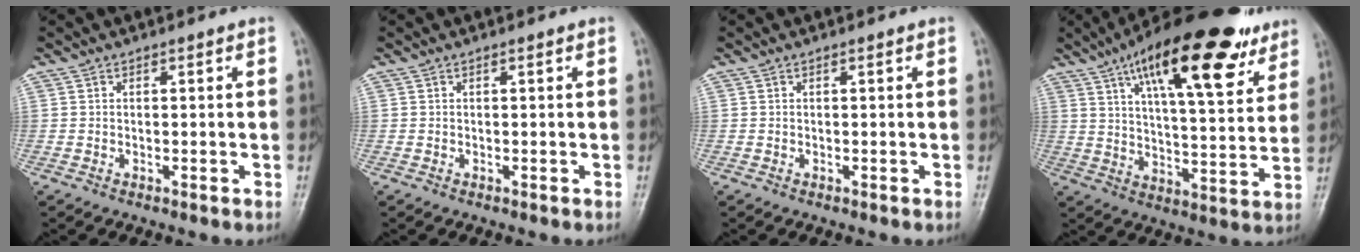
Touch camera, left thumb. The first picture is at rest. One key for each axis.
{"total": 0.0}
{"total": 0.0}
{"total": 23.9, "fx": 13.7, "fy": 8.1, "fz": 17.8, "tx": -0.251, "ty": -0.032, "tz": 0.212}